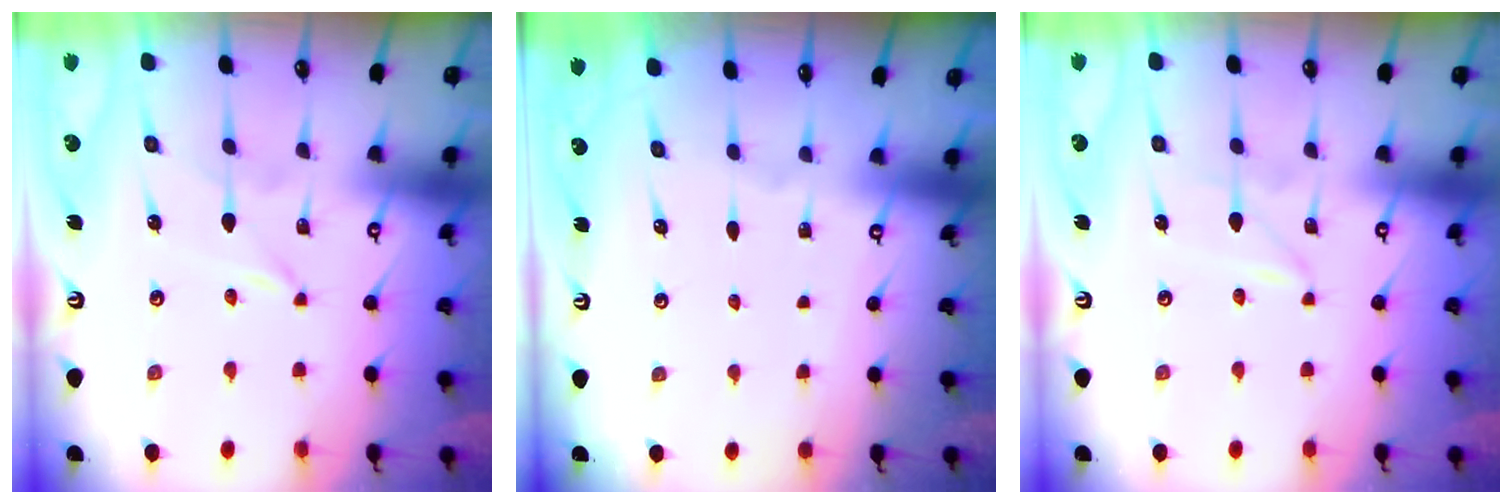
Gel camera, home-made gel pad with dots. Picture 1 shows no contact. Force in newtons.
{"total": 0.0}
{"total": 1.2, "press": 1.2, "slide": 0.1}